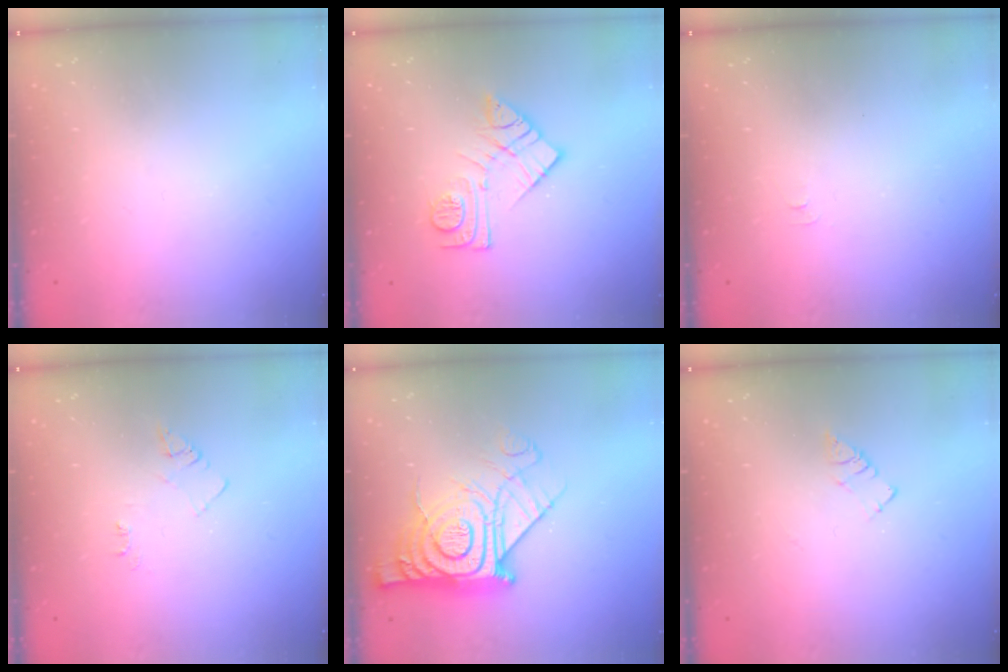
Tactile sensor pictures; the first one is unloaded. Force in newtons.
{"total": 12.2, "press": 12.1, "slide": 0.7}
{"total": 5.2, "press": 5.1, "slide": 0.6}
{"total": 4.2, "press": 4.2, "slide": 0.6}
{"total": 19.3, "press": 19.2, "slide": 1.5}
{"total": 3.8, "press": 3.8, "slide": 0.5}